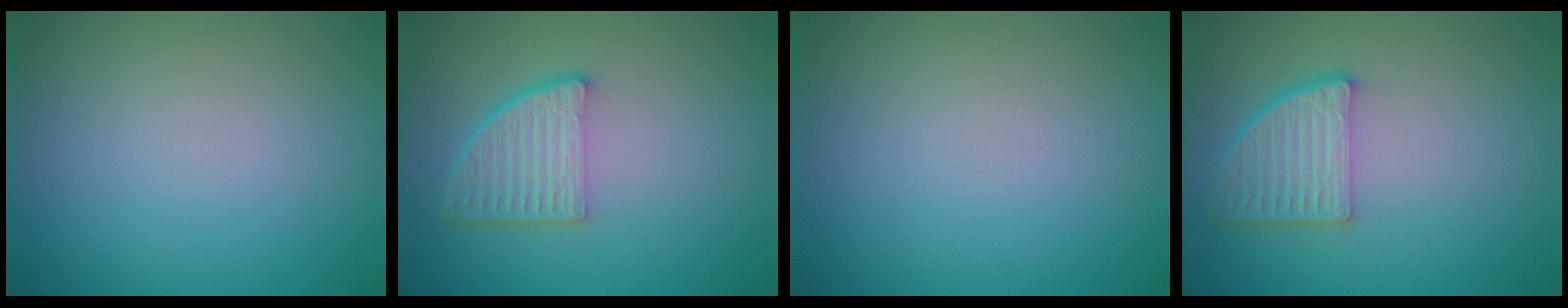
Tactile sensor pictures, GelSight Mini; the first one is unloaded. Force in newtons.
{"total": 4.8, "press": 3.5, "slide": 3.3}
{"total": 0.0}
{"total": 4.5, "press": 3.5, "slide": 2.9}